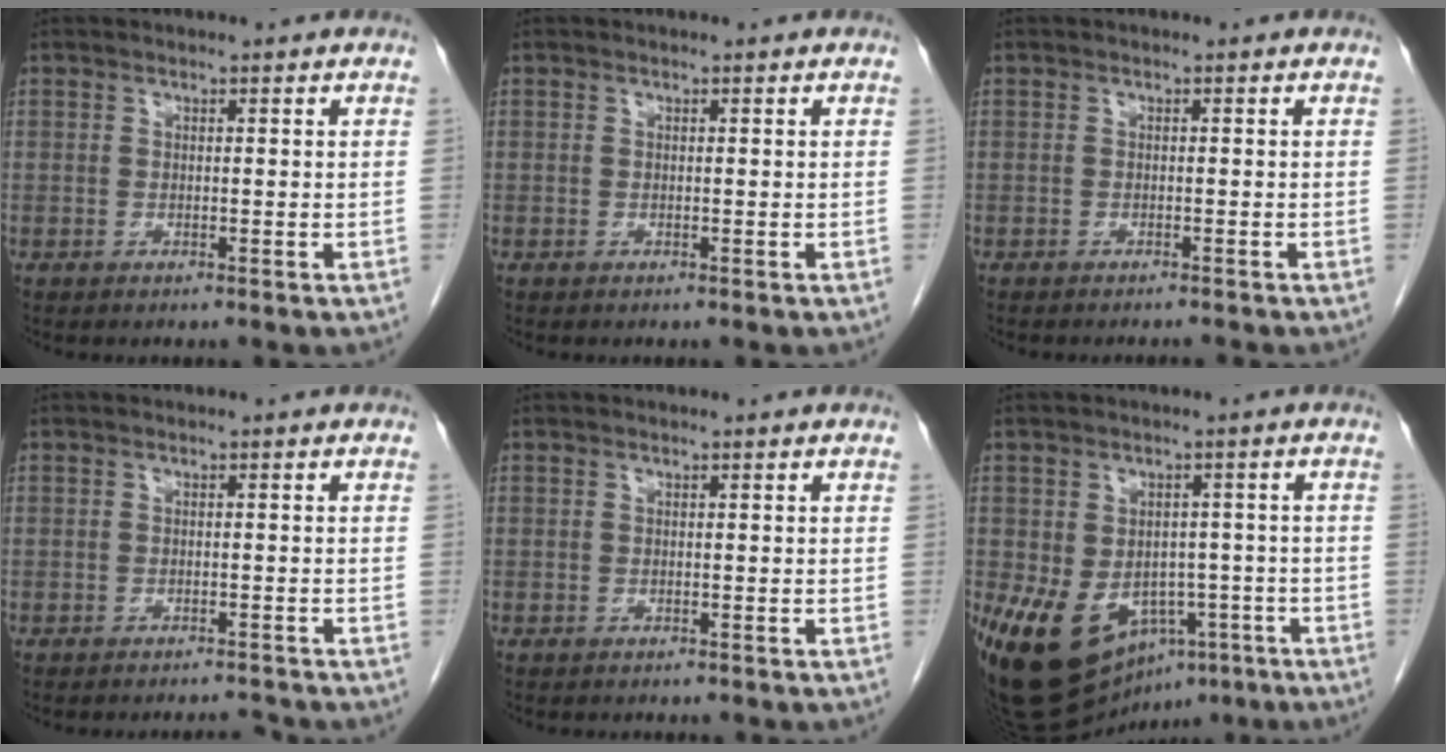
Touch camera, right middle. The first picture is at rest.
{"total": 0.0}
{"total": 2.2, "force": [-2.1, -0.4, 0.5], "torque": [-0.004, -0.003, -0.027]}
{"total": 2.9, "force": [-2.9, -0.3, 0.1], "torque": [0.002, -0.007, -0.040]}
{"total": 1.3, "force": [-1.2, 0.2, 0.4], "torque": [-0.017, -0.006, -0.013]}
{"total": 16.7, "force": [-7.8, 11.1, 9.8], "torque": [-0.193, 0.001, -0.101]}